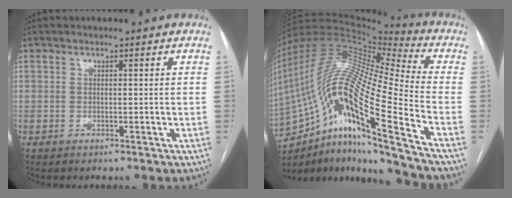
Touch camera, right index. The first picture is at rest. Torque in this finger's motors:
{"motor_torque": [1.53, -0.61, 0.48, 0.21]}